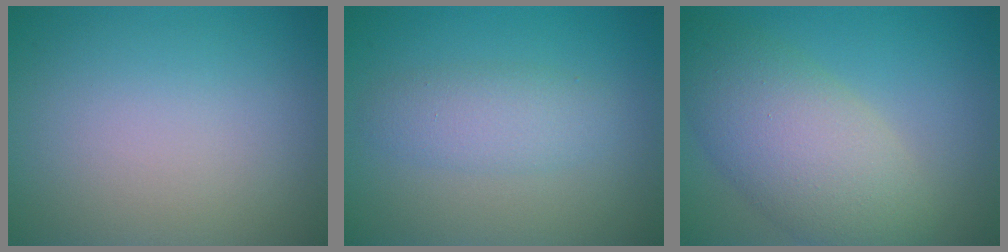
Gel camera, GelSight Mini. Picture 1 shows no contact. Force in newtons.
{"total": 2.7, "press": 2.7, "slide": 0.1}
{"total": 7.5, "press": 7.5, "slide": 0.6}